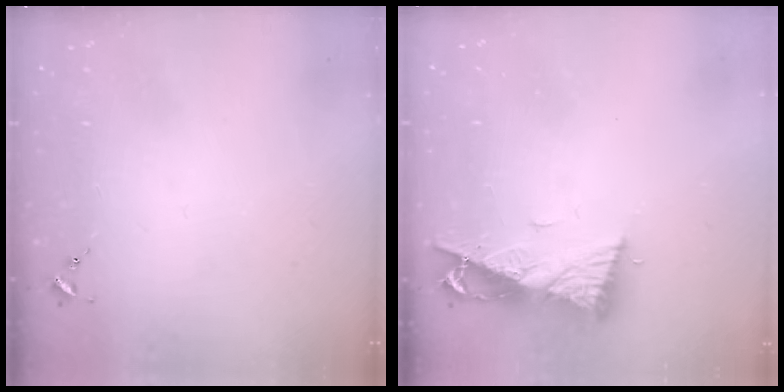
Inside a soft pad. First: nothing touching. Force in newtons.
{"total": 9.7, "press": 9.7, "slide": 0.7}